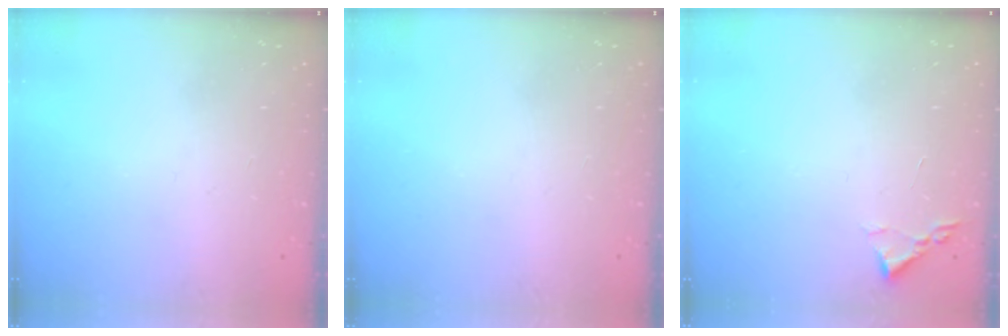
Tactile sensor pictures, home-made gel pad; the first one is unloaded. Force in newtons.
{"total": 0.0}
{"total": 1.8, "press": 1.8, "slide": 0.3}